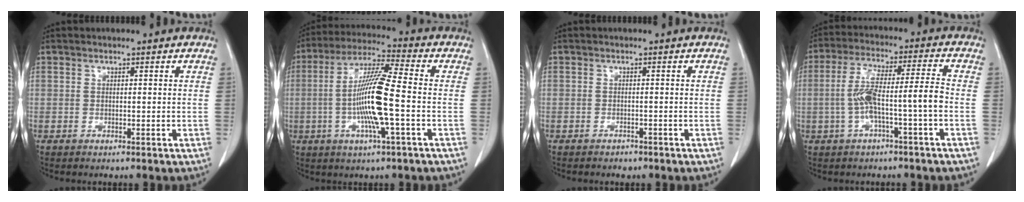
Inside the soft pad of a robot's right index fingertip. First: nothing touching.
{"total": 12.4, "force": [-2.0, 0.2, 12.2], "torque": [-0.236, 0.000, -0.044]}
{"total": 1.3, "force": [-1.0, 0.7, 0.2], "torque": [-0.010, 0.000, -0.011]}
{"total": 8.8, "force": [-2.0, 0.2, 8.5], "torque": [-0.168, 0.028, -0.033]}